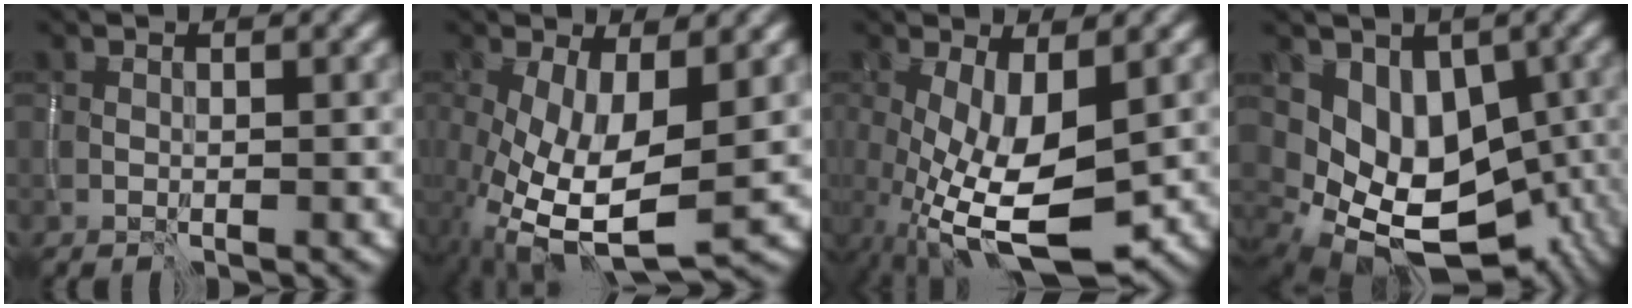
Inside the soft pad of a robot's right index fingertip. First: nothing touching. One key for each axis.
{"total": 10.0, "fx": -1.8, "fy": 4.4, "fz": 8.8, "tx": -0.183, "ty": -0.022, "tz": -0.024}
{"total": 8.6, "fx": -2.1, "fy": 3.1, "fz": 7.7, "tx": -0.162, "ty": -0.018, "tz": -0.031}
{"total": 10.8, "fx": -1.0, "fy": 8.5, "fz": 6.6, "tx": -0.080, "ty": -0.013, "tz": 0.011}